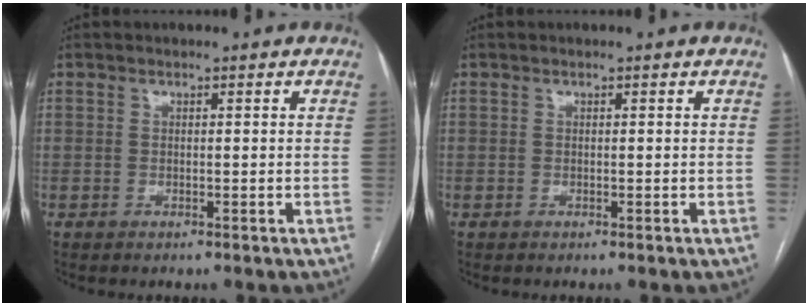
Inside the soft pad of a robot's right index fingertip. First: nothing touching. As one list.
[{"total": 0.0}]